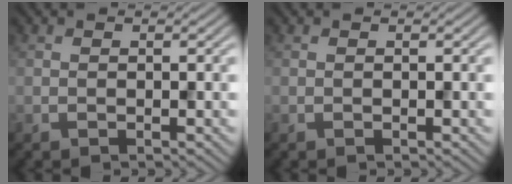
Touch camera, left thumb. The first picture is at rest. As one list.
[{"total": 0.0}]